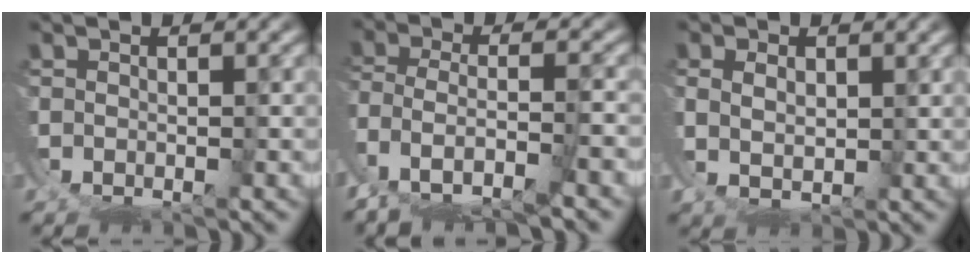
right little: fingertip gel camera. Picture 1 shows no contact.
{"total": 4.3, "force": [-2.0, 2.0, 3.2], "torque": [-0.092, -0.031, -0.017]}
{"total": 3.4, "force": [2.7, 1.8, 1.3], "torque": [-0.036, 0.005, 0.041]}